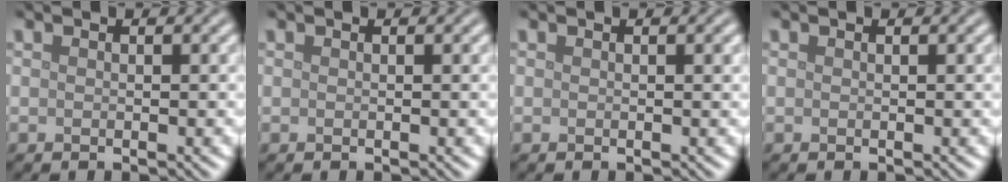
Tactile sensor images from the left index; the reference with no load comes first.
{"total": 0.0}
{"total": 0.0}
{"total": 0.0}